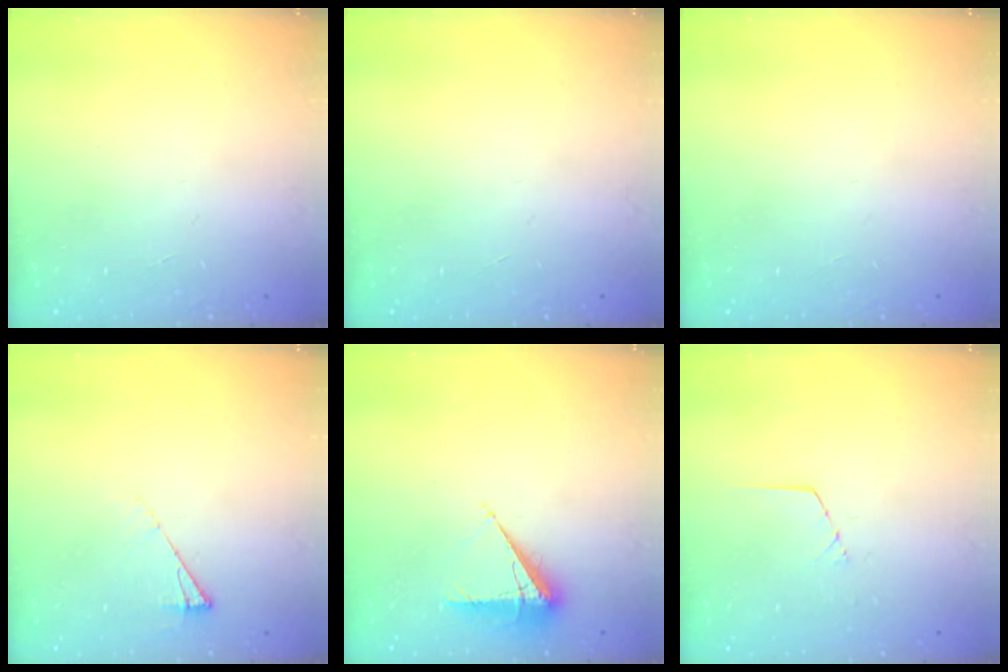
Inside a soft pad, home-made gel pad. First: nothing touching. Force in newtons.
{"total": 0.0}
{"total": 0.0}
{"total": 4.8, "press": 4.8, "slide": 0.7}
{"total": 8.1, "press": 8.0, "slide": 1.2}
{"total": 1.6, "press": 1.6, "slide": 0.1}